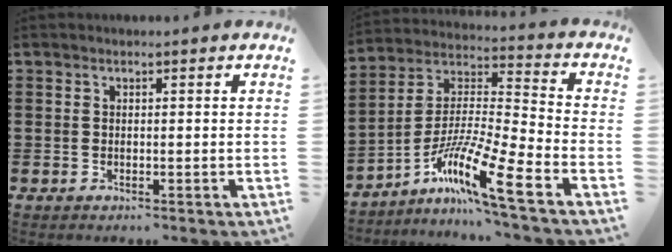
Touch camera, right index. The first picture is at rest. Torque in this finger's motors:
{"motor_torque": [2.14, 0.00, 0.72, 0.21]}